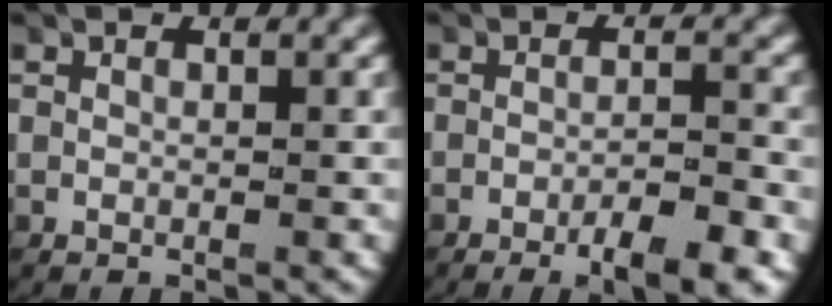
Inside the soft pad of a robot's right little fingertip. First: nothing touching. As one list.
[{"total": 4.0, "force": [-2.5, 0.9, 3.0], "torque": [-0.036, 0.002, -0.049]}]